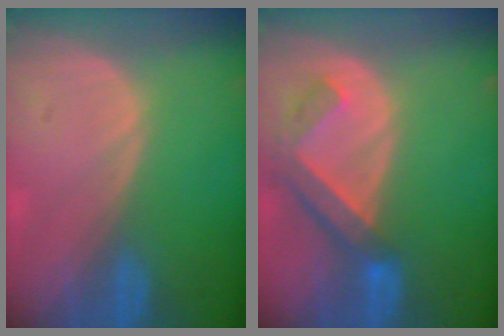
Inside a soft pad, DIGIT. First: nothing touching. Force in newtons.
{"total": 6.4, "press": 5.8, "slide": 2.7}